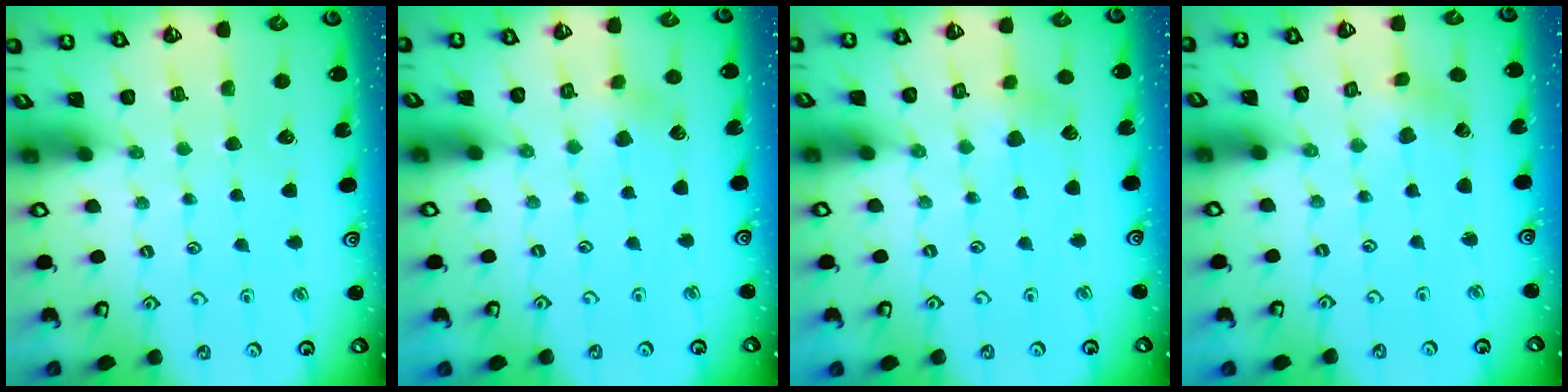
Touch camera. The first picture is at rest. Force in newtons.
{"total": 3.0, "press": 2.9, "slide": 0.4}
{"total": 2.9, "press": 2.9, "slide": 0.3}
{"total": 1.2, "press": 1.1, "slide": 0.2}